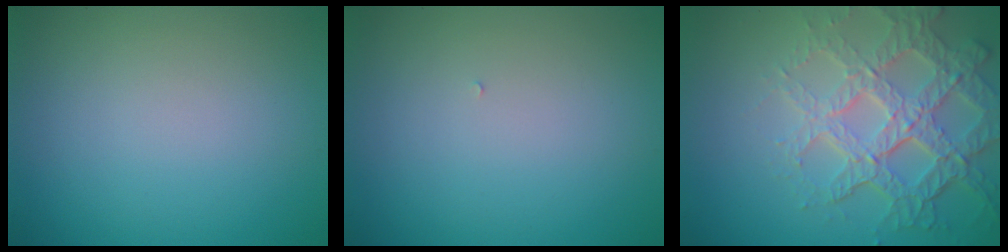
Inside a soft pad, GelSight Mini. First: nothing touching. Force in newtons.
{"total": 0.0}
{"total": 7.4, "press": 5.3, "slide": 5.2}